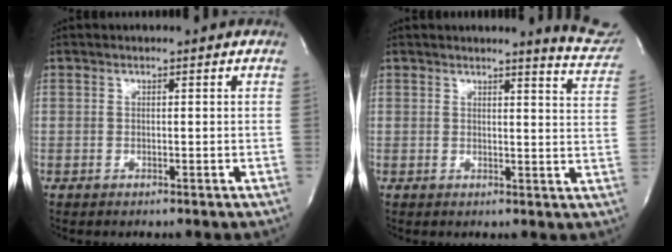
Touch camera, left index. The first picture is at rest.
{"total": 7.1, "force": [6.9, -0.1, 1.3], "torque": [-0.005, -0.063, 0.049]}